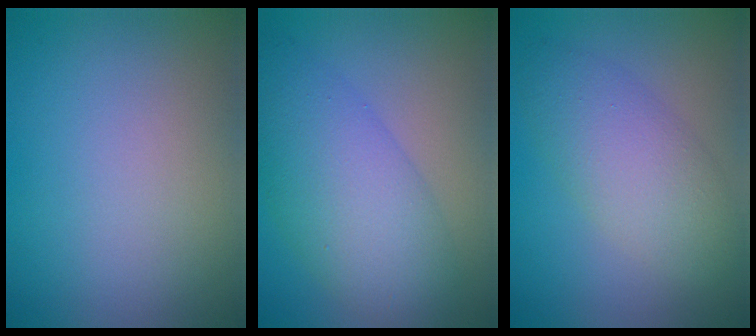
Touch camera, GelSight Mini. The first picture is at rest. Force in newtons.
{"total": 7.3, "press": 7.3, "slide": 0.1}
{"total": 5.1, "press": 5.1, "slide": 0.2}